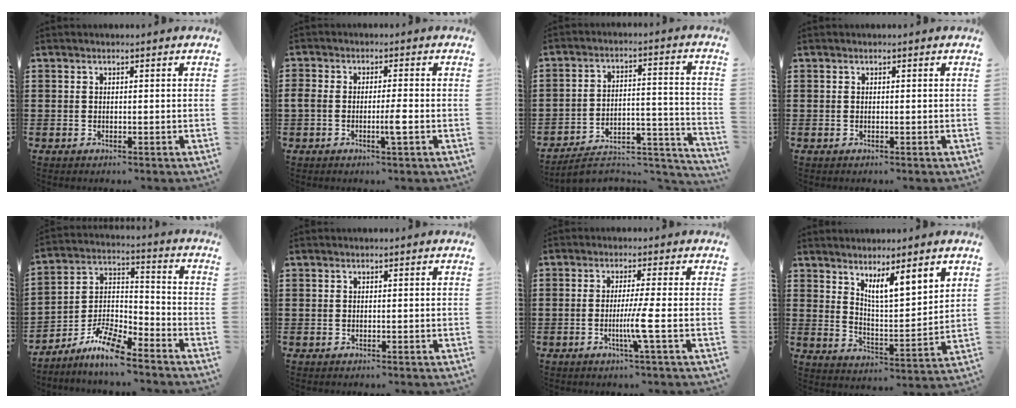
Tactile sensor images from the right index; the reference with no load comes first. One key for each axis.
{"total": 3.6, "fx": -1.2, "fy": 0.7, "fz": 3.3, "tx": -0.065, "ty": 0.001, "tz": -0.025}
{"total": 6.4, "fx": -5.6, "fy": 1.9, "fz": 2.4, "tx": -0.033, "ty": 0.011, "tz": -0.107}
{"total": 0.0}
{"total": 7.9, "fx": -6.8, "fy": 1.9, "fz": 3.5, "tx": -0.082, "ty": 0.006, "tz": -0.136}
{"total": 0.0}
{"total": 5.1, "fx": -1.3, "fy": -0.9, "fz": 4.8, "tx": -0.089, "ty": -0.018, "tz": -0.029}
{"total": 5.4, "fx": 4.2, "fy": 0.5, "fz": 3.4, "tx": -0.071, "ty": -0.021, "tz": 0.070}